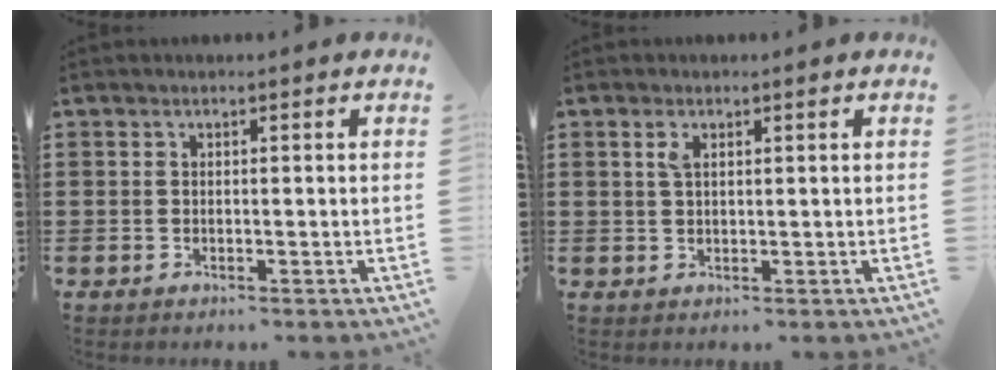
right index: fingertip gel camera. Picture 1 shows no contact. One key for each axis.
{"total": 1.9, "fx": 0.8, "fy": 0.6, "fz": 1.6, "tx": -0.034, "ty": 0.002, "tz": 0.014}